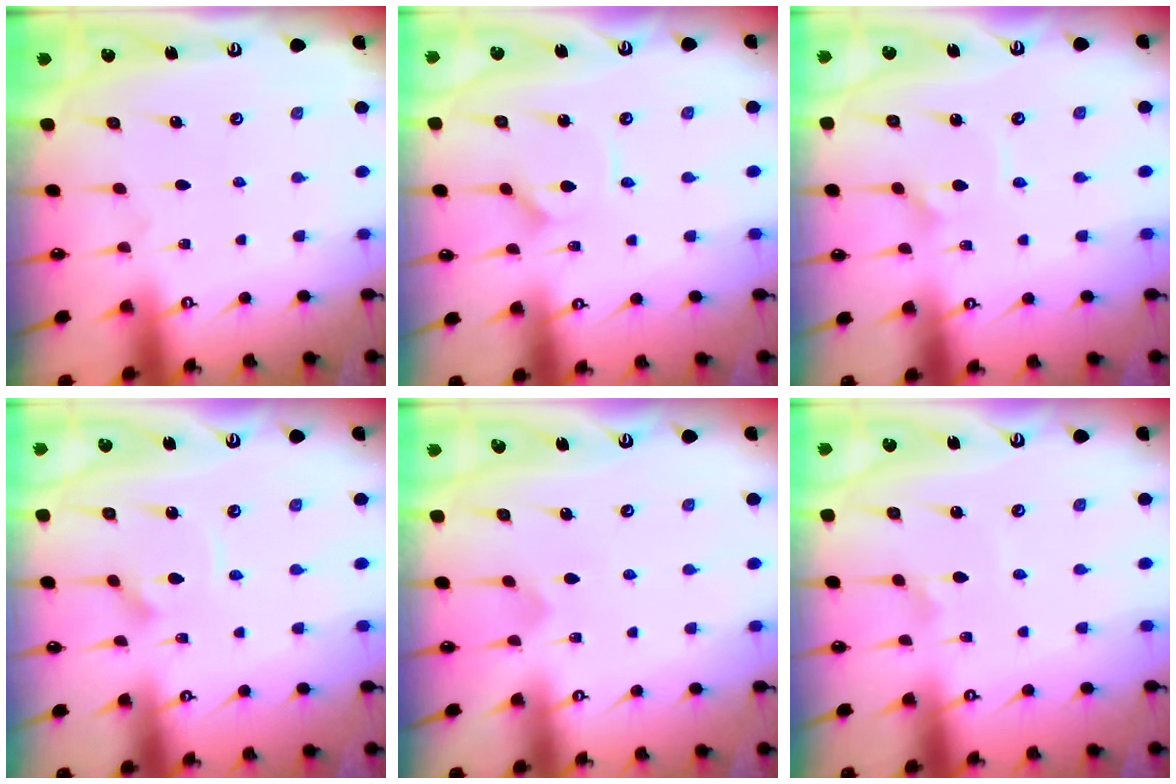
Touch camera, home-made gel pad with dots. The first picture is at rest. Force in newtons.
{"total": 1.5, "press": 1.5, "slide": 0.1}
{"total": 1.8, "press": 1.7, "slide": 0.5}
{"total": 2.8, "press": 2.8, "slide": 0.4}
{"total": 2.2, "press": 2.2, "slide": 0.2}
{"total": 1.3, "press": 1.3, "slide": 0.3}